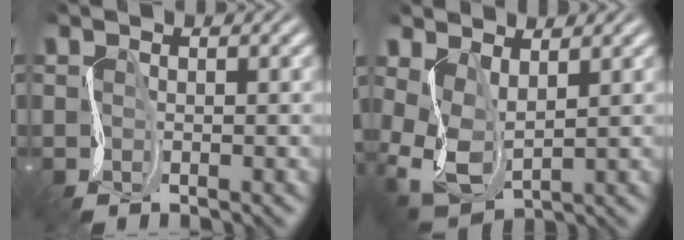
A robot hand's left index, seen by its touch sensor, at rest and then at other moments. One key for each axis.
{"total": 3.3, "fx": 0.1, "fy": 2.0, "fz": 2.6, "tx": -0.081, "ty": -0.007, "tz": 0.013}